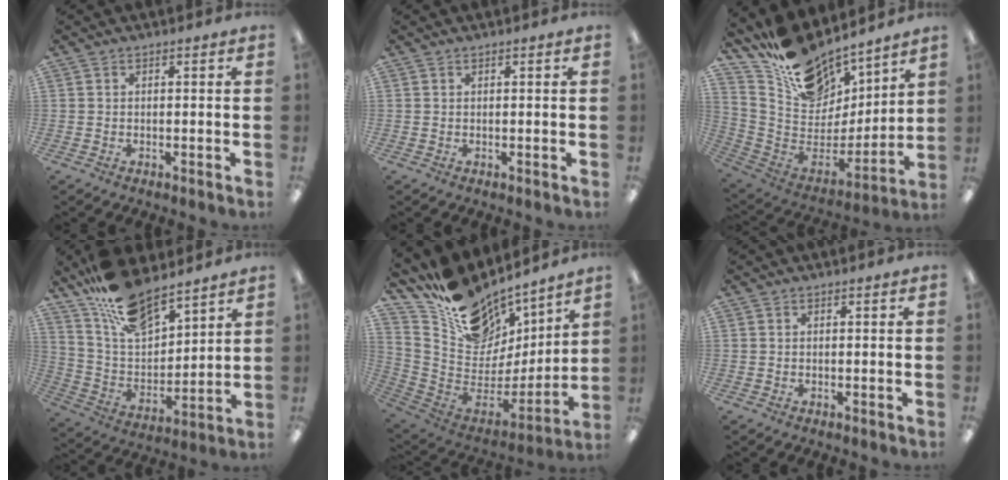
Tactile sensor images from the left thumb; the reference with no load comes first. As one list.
[{"total": 0.5, "force": [0.4, 0.1, 0.3], "torque": [-0.006, 0.002, 0.008]}, {"total": 17.1, "force": [15.3, 5.4, 5.2], "torque": [-0.136, -0.112, 0.284]}, {"total": 15.8, "force": [13.3, 5.4, 6.6], "torque": [-0.151, -0.077, 0.243]}, {"total": 17.4, "force": [13.8, 9.1, 5.3], "torque": [-0.114, -0.125, 0.258]}, {"total": 0.0}]